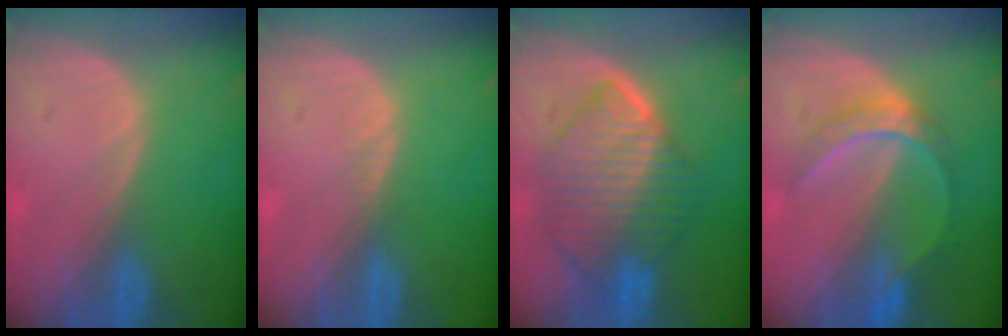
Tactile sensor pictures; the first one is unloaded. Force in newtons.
{"total": 0.5, "press": 0.5, "slide": 0.1}
{"total": 10.2, "press": 10.1, "slide": 1.1}
{"total": 6.2, "press": 5.5, "slide": 2.9}